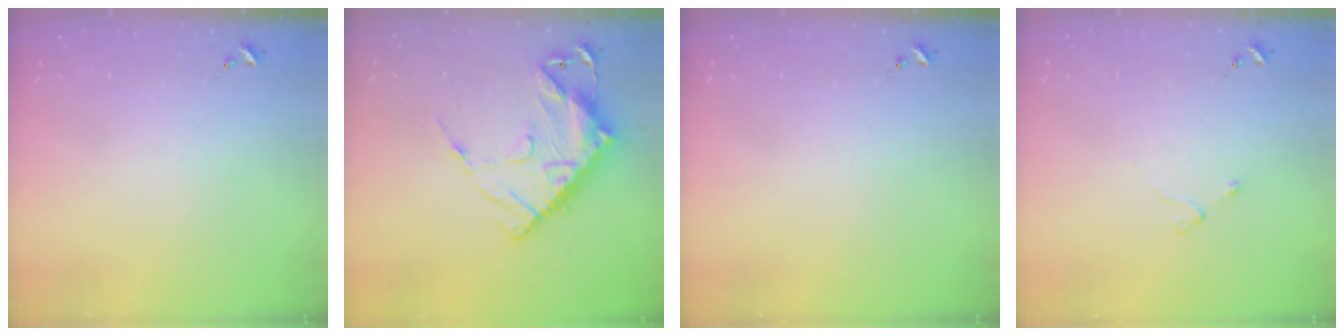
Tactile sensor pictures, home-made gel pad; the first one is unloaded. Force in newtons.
{"total": 16.9, "press": 16.8, "slide": 1.8}
{"total": 0.0}
{"total": 3.0, "press": 2.9, "slide": 0.5}